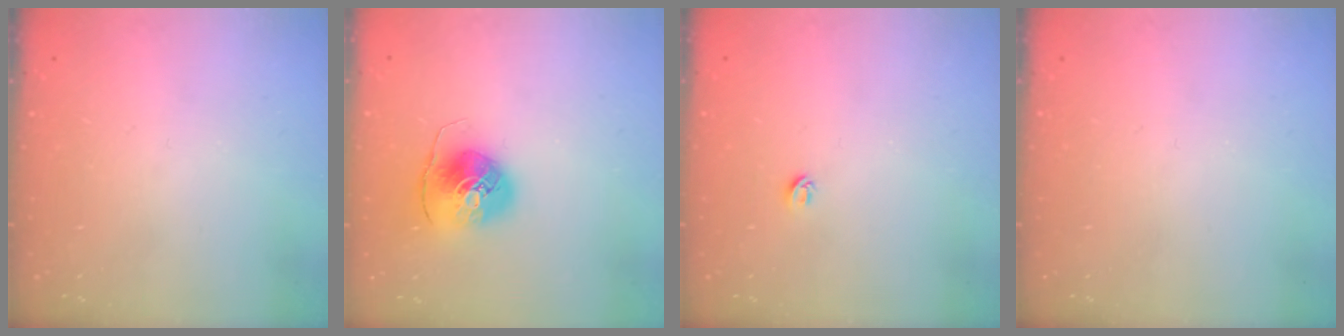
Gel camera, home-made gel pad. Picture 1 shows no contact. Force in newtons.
{"total": 8.1, "press": 8.0, "slide": 1.2}
{"total": 3.9, "press": 3.8, "slide": 0.3}
{"total": 0.0}